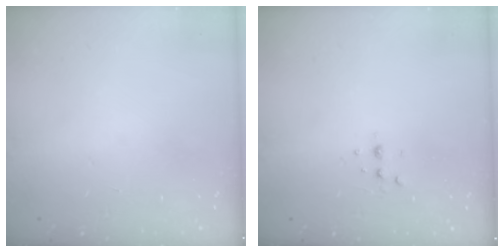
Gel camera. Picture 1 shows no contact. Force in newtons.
{"total": 3.4, "press": 3.3, "slide": 0.7}